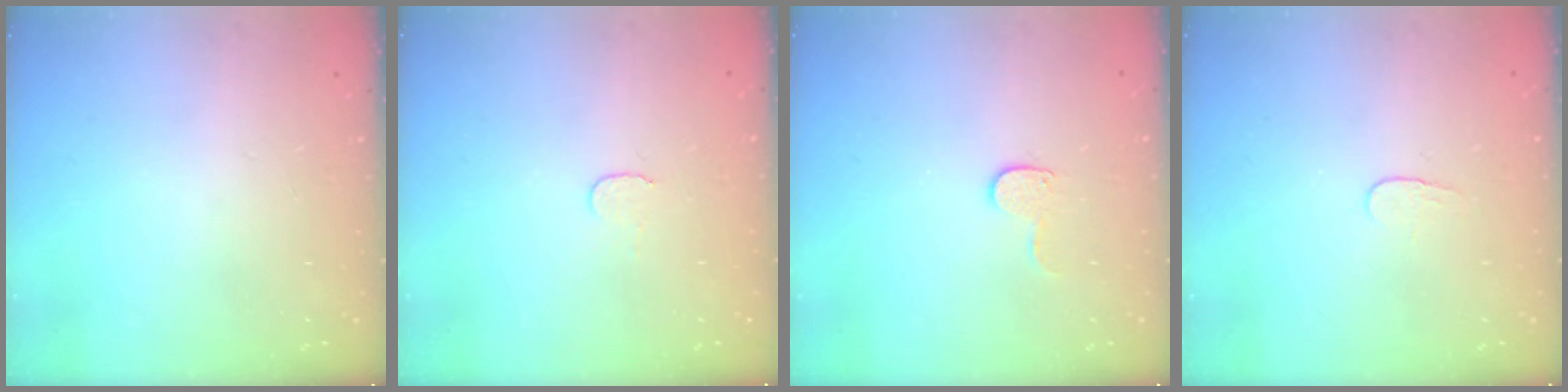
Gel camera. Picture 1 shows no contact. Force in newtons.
{"total": 3.7, "press": 3.7, "slide": 0.3}
{"total": 5.5, "press": 5.5, "slide": 0.5}
{"total": 3.5, "press": 3.4, "slide": 0.4}